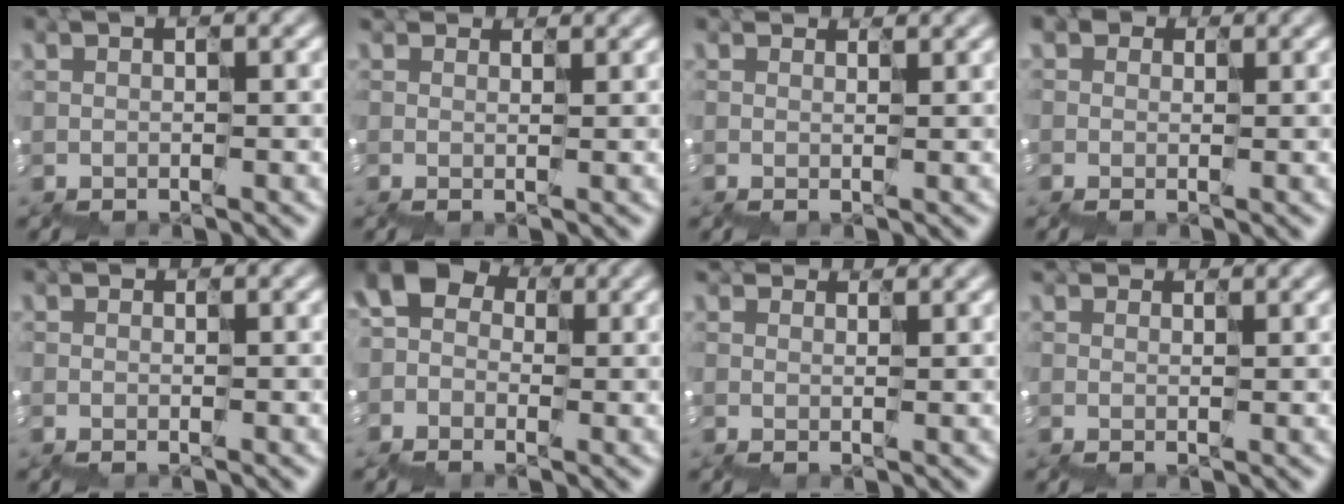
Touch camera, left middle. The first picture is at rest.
{"total": 2.7, "force": [2.2, 1.2, 1.1], "torque": [-0.010, 0.025, 0.030]}
{"total": 2.6, "force": [1.8, 1.3, 1.3], "torque": [-0.008, 0.025, 0.021]}
{"total": 1.5, "force": [0.7, 1.3, 0.4], "torque": [-0.019, 0.009, 0.006]}
{"total": 0.6, "force": [-0.5, 0.0, -0.2], "torque": [0.003, -0.007, -0.006]}
{"total": 3.1, "force": [-0.7, 2.9, 0.7], "torque": [-0.046, 0.007, -0.025]}
{"total": 2.3, "force": [1.8, 1.1, 0.9], "torque": [-0.006, 0.020, 0.024]}
{"total": 1.3, "force": [0.9, 0.7, 0.4], "torque": [0.004, 0.014, 0.008]}